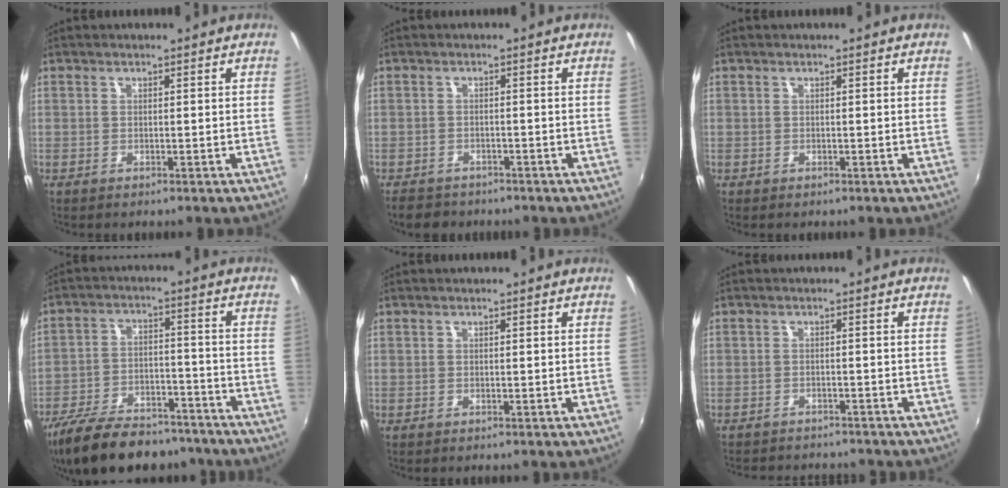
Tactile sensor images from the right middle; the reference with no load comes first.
{"total": 4.8, "force": [-4.0, 2.4, 1.1], "torque": [-0.038, -0.007, -0.065]}
{"total": 0.0}
{"total": 21.4, "force": [-17.2, 8.1, 9.9], "torque": [-0.205, -0.014, -0.257]}
{"total": 0.0}
{"total": 7.1, "force": [-6.6, 1.8, 1.9], "torque": [-0.053, -0.014, -0.094]}